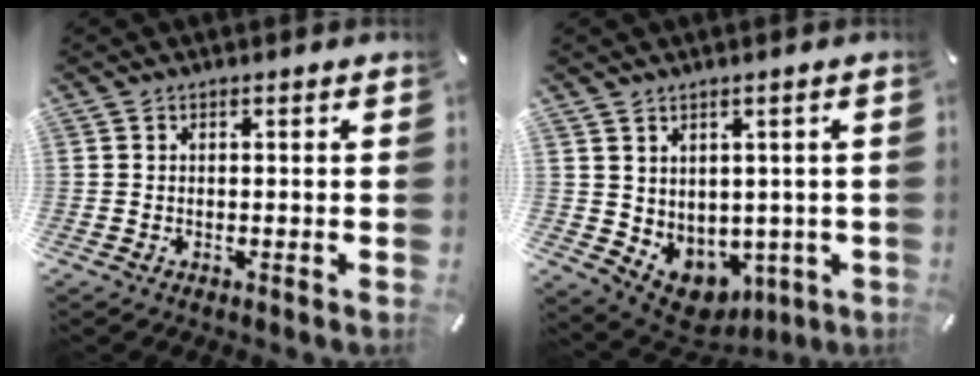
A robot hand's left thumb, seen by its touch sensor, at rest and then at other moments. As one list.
[{"total": 5.6, "force": [0.4, 5.4, 1.1], "torque": [-0.031, -0.024, 0.022]}]